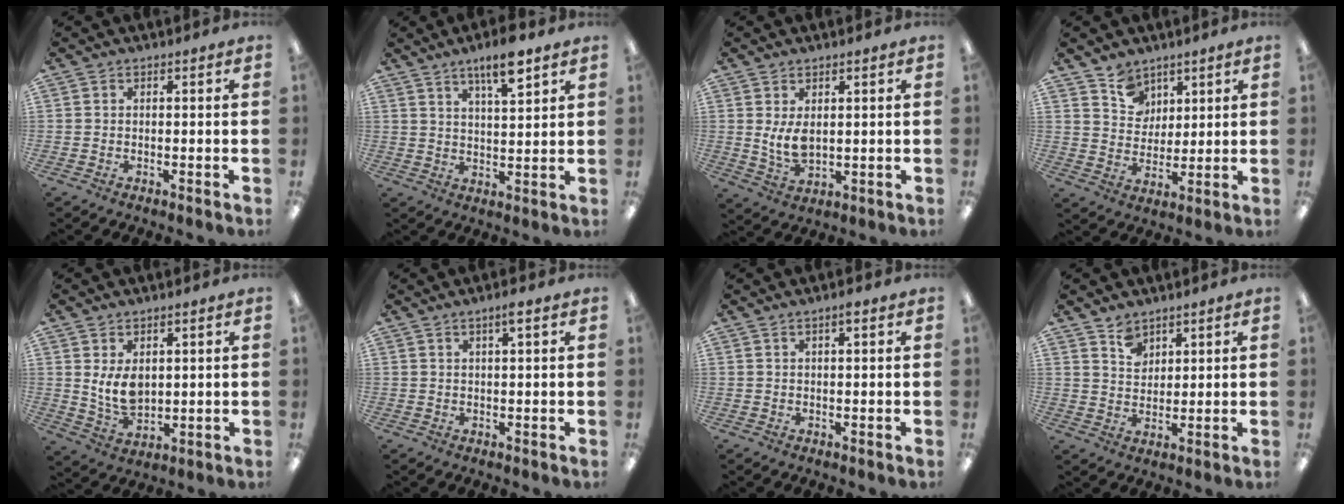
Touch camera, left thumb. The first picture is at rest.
{"total": 8.2, "force": [5.7, 1.9, 5.5], "torque": [-0.088, -0.028, 0.094]}
{"total": 5.9, "force": [1.5, 3.1, 4.8], "torque": [-0.096, -0.011, 0.020]}
{"total": 7.6, "force": [5.1, 5.6, 0.2], "torque": [-0.006, -0.033, 0.096]}
{"total": 7.0, "force": [2.5, 4.2, 5.0], "torque": [-0.104, -0.018, 0.042]}
{"total": 2.5, "force": [1.7, 0.2, 1.8], "torque": [-0.032, -0.001, 0.026]}
{"total": 1.7, "force": [1.2, 0.3, 1.2], "torque": [-0.025, 0.003, 0.020]}
{"total": 5.0, "force": [3.8, 3.0, 1.1], "torque": [-0.010, -0.018, 0.069]}